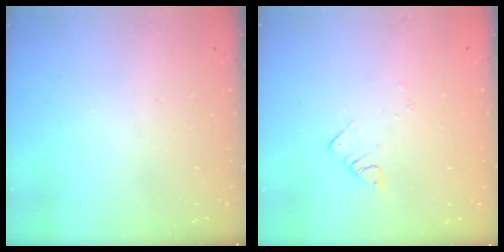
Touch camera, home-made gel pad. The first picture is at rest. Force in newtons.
{"total": 2.8, "press": 2.8, "slide": 0.3}